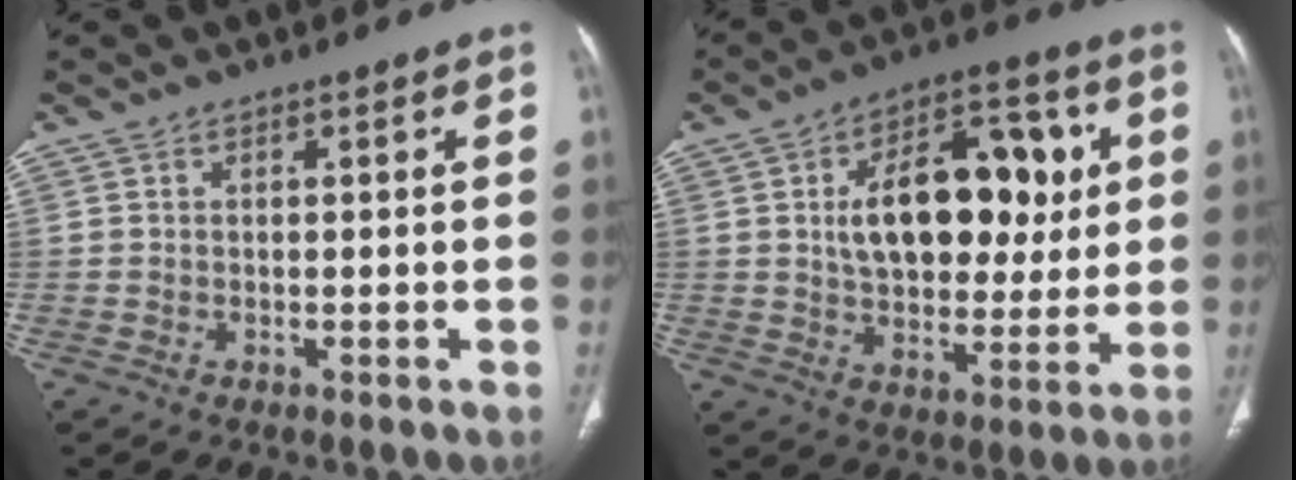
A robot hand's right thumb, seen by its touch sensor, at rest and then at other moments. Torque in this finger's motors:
{"motor_torque": [0.72, 2.46, 1.55, 0.57, 0.36]}